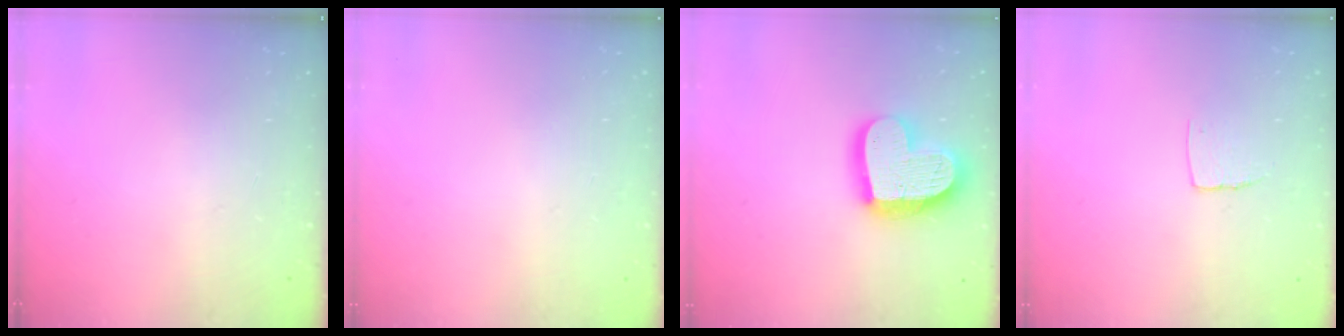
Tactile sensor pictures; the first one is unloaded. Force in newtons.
{"total": 0.0}
{"total": 19.9, "press": 19.9, "slide": 1.6}
{"total": 5.1, "press": 5.1, "slide": 0.4}